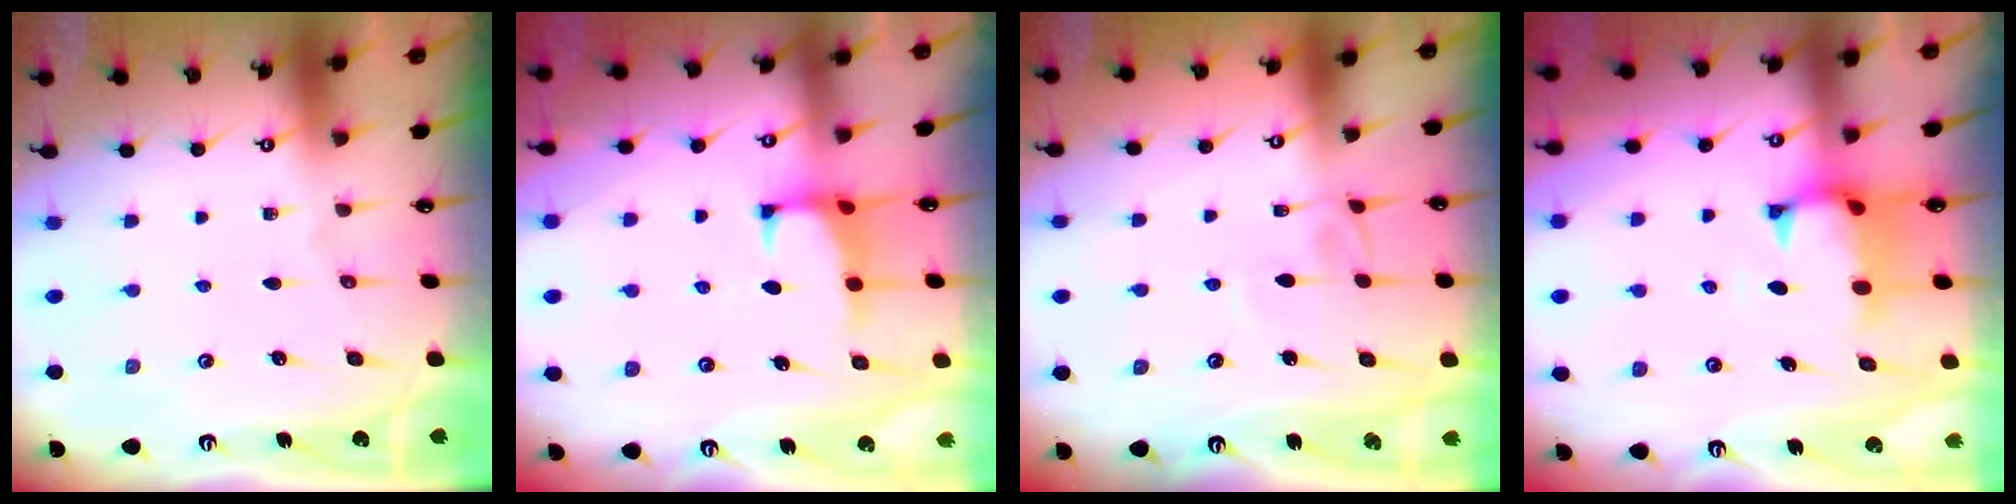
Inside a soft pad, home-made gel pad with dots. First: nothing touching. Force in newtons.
{"total": 1.3, "press": 1.2, "slide": 0.7}
{"total": 4.8, "press": 4.8, "slide": 0.1}
{"total": 1.2, "press": 0.6, "slide": 1.0}